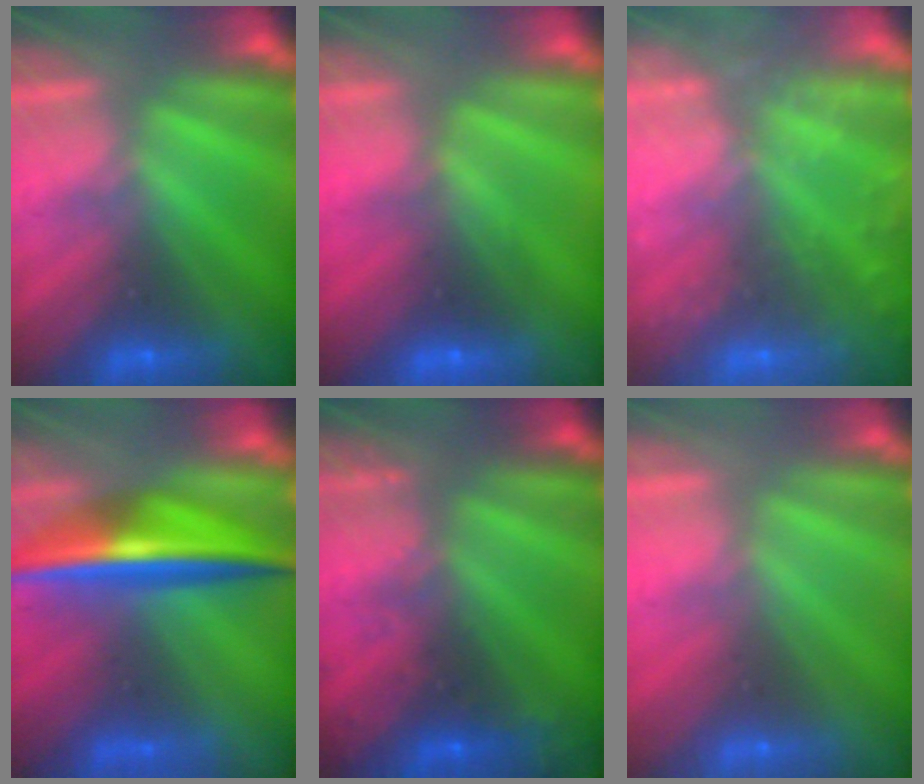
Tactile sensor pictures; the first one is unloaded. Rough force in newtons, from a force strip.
{"total": 2.8}
{"total": 9.0}
{"total": 7.8}
{"total": 7.9}
{"total": 2.9}